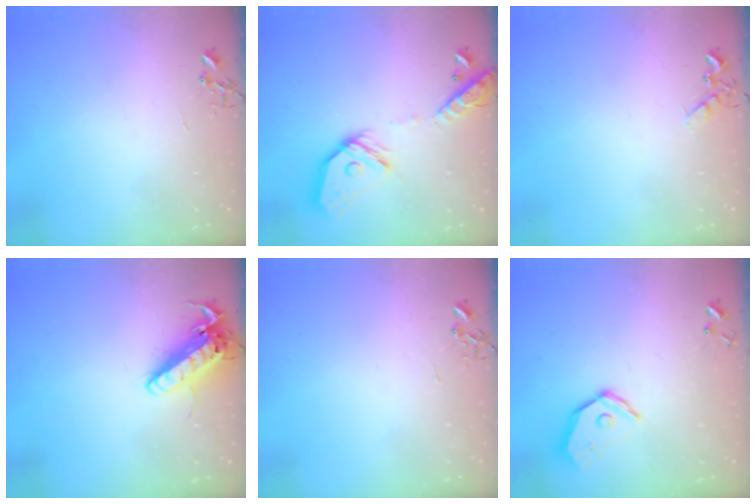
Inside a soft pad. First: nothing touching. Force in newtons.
{"total": 17.2, "press": 17.0, "slide": 2.2}
{"total": 5.8, "press": 5.7, "slide": 0.6}
{"total": 15.8, "press": 15.6, "slide": 2.7}
{"total": 0.0}
{"total": 12.3, "press": 12.1, "slide": 1.9}